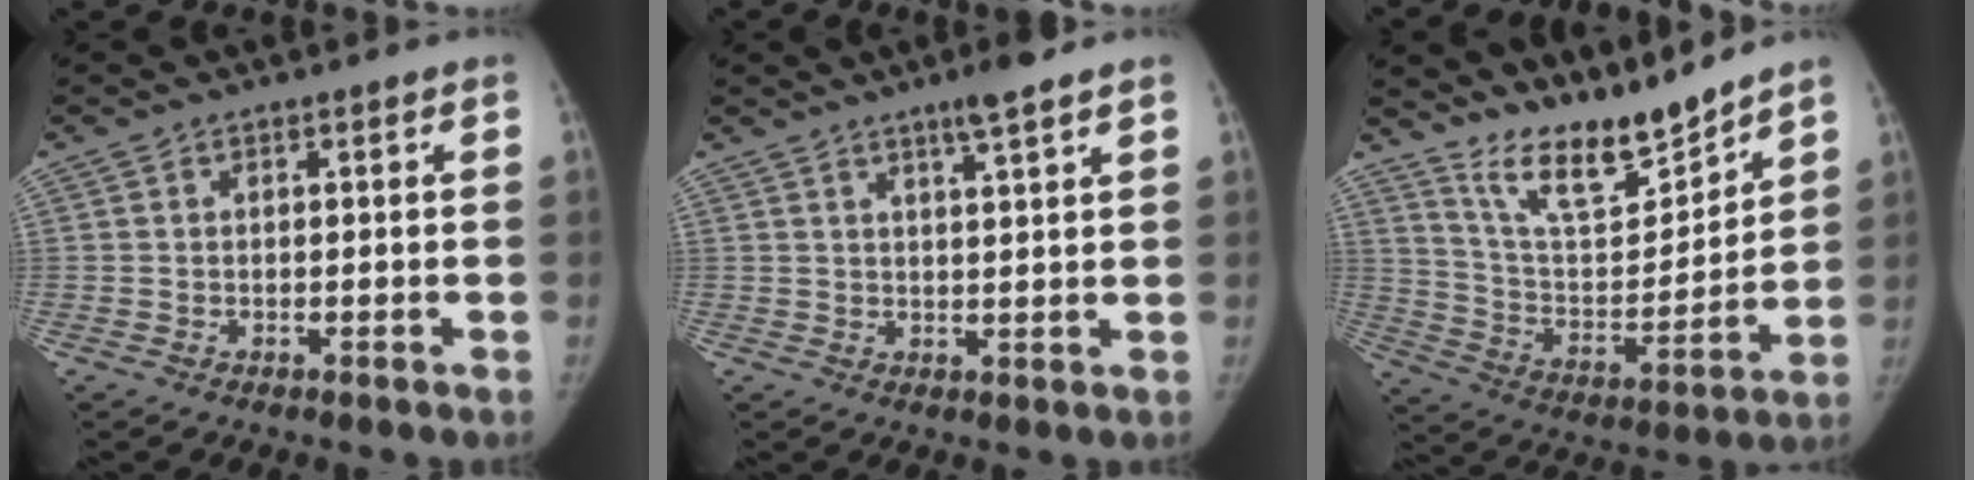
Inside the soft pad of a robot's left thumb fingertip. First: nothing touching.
{"total": 5.0, "force": [3.5, 0.1, 3.6], "torque": [-0.057, -0.018, 0.057]}
{"total": 14.1, "force": [12.8, 2.5, 5.3], "torque": [-0.066, -0.090, 0.241]}